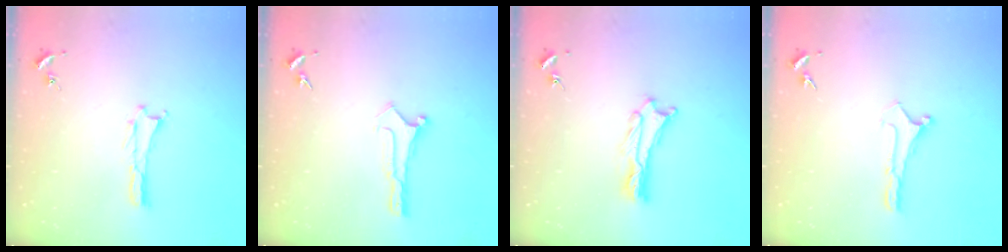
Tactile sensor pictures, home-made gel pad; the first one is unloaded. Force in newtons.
{"total": 0.0}
{"total": 1.1, "press": 1.1, "slide": 0.2}
{"total": 0.0}